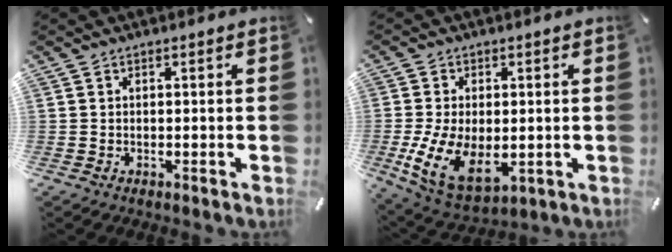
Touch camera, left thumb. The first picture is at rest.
{"total": 13.2, "force": [-1.5, 8.3, 10.1], "torque": [-0.207, -0.012, -0.023]}